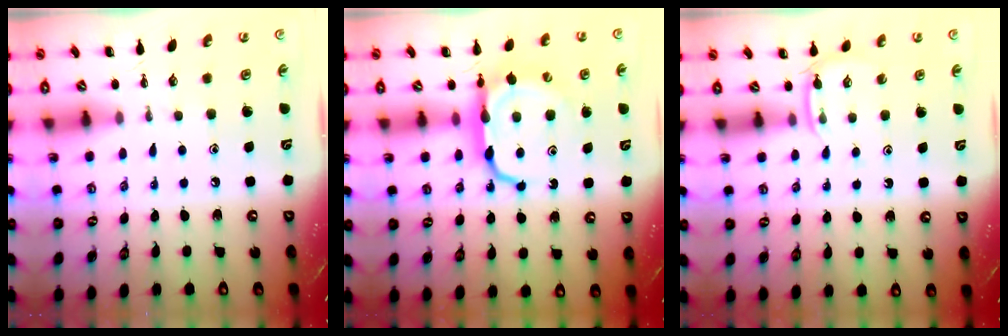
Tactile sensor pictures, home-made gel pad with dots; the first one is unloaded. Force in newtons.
{"total": 8.8, "press": 8.7, "slide": 1.3}
{"total": 3.1, "press": 2.9, "slide": 1.1}